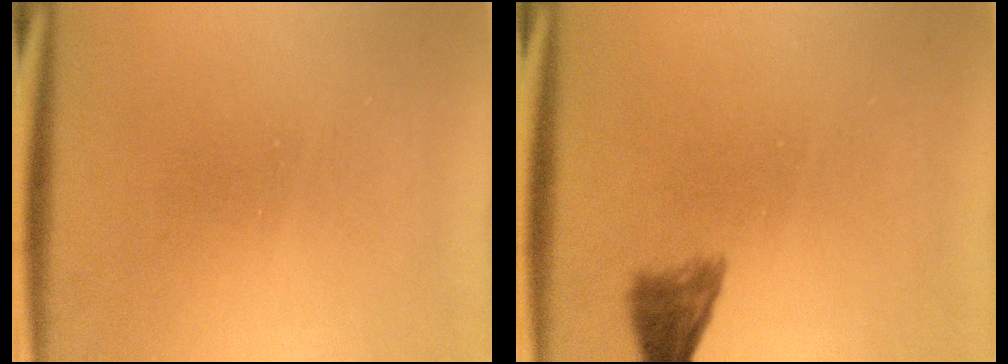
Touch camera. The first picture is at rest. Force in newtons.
{"total": 3.0}